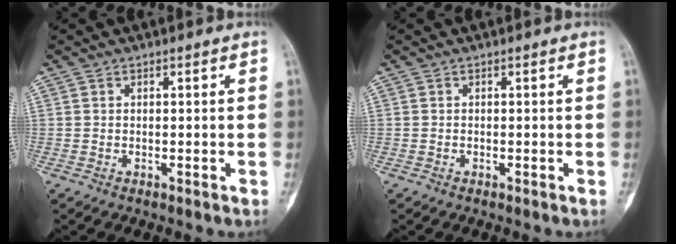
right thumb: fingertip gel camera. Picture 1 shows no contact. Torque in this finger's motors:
{"motor_torque": [-0.24, -0.07, 0.02, 0.14, 0.00]}